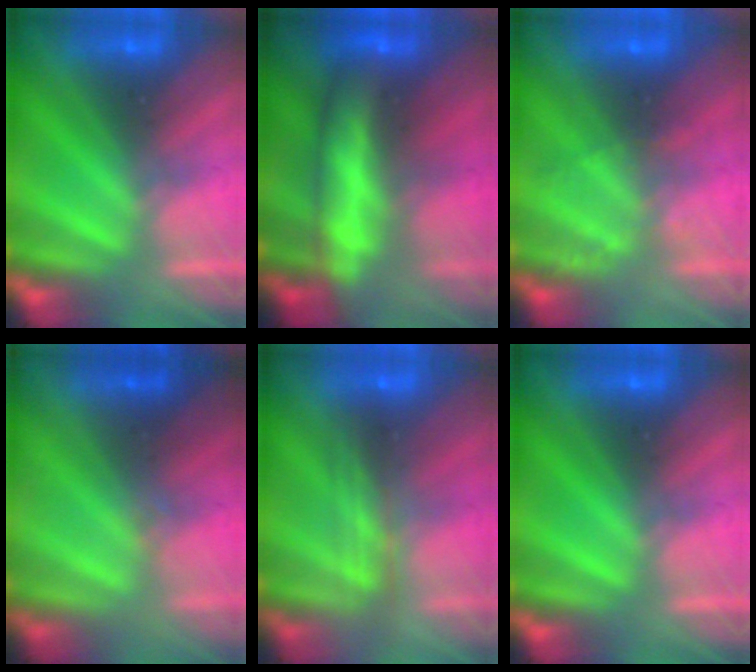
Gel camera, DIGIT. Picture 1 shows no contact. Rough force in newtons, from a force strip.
{"total": 8.4}
{"total": 2.2}
{"total": 1.3}
{"total": 2.4}
{"total": 0.0}